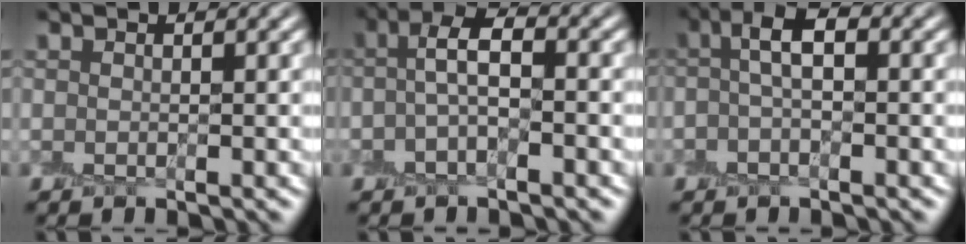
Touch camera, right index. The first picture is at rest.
{"total": 3.5, "force": [-0.2, 1.3, 3.2], "torque": [-0.066, 0.009, -0.010]}
{"total": 3.0, "force": [0.1, 1.2, 2.8], "torque": [-0.055, 0.009, -0.006]}